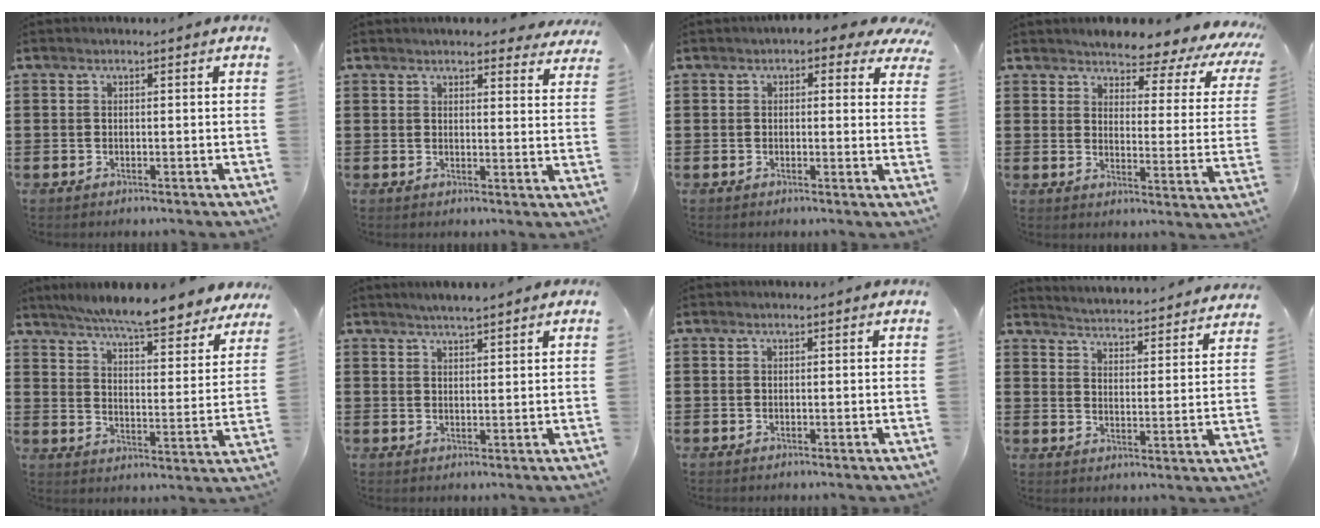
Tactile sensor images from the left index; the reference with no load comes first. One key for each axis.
{"total": 3.2, "fx": 2.7, "fy": 0.3, "fz": 1.6, "tx": -0.031, "ty": -0.005, "tz": 0.048}
{"total": 2.3, "fx": 1.2, "fy": 1.2, "fz": 1.5, "tx": -0.030, "ty": 0.004, "tz": 0.017}
{"total": 3.7, "fx": 3.5, "fy": 0.9, "fz": 0.9, "tx": -0.028, "ty": -0.036, "tz": 0.050}
{"total": 7.6, "fx": 7.0, "fy": -0.5, "fz": 2.9, "tx": -0.076, "ty": -0.047, "tz": 0.118}
{"total": 2.4, "fx": 2.2, "fy": -0.1, "fz": 0.8, "tx": -0.020, "ty": 0.001, "tz": 0.041}
{"total": 0.0}
{"total": 3.7, "fx": 3.6, "fy": -0.8, "fz": -0.1, "tx": -0.021, "ty": -0.039, "tz": 0.055}